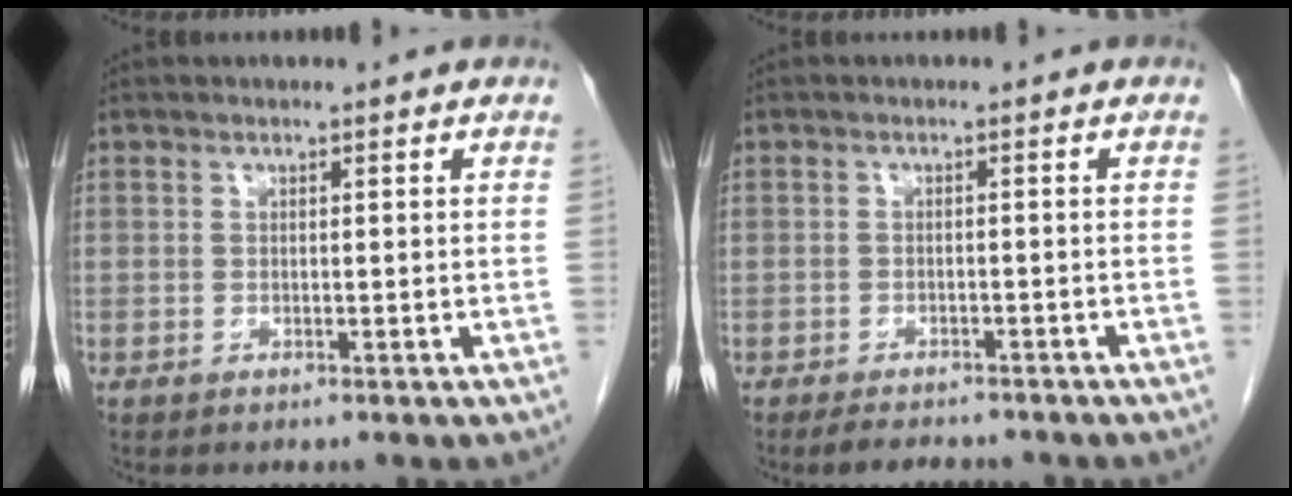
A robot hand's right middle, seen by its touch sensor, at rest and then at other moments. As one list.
[{"total": 5.6, "force": [-4.8, 1.7, 2.2], "torque": [-0.034, -0.006, -0.063]}]